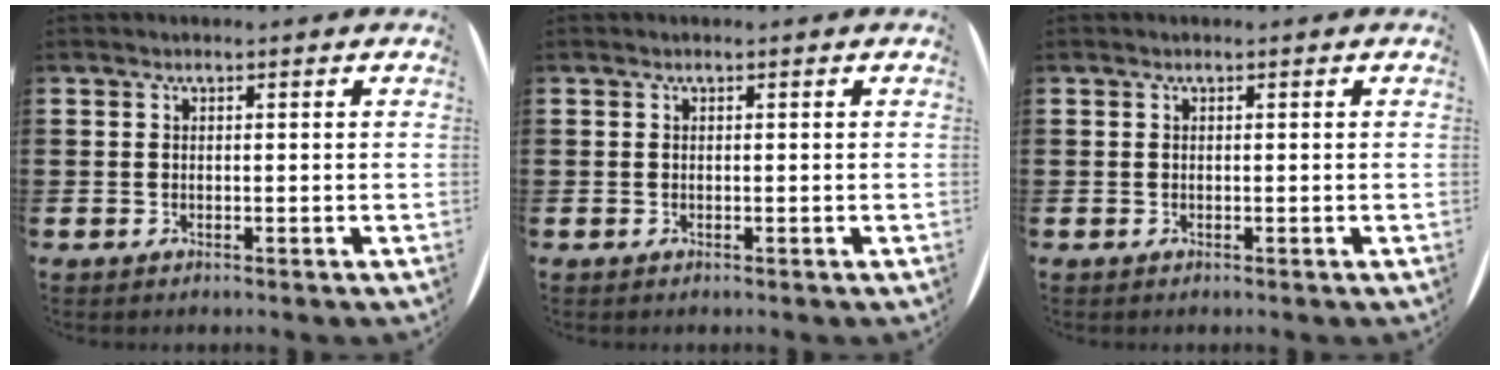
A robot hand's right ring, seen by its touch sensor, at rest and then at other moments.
{"total": 0.0}
{"total": 0.0}